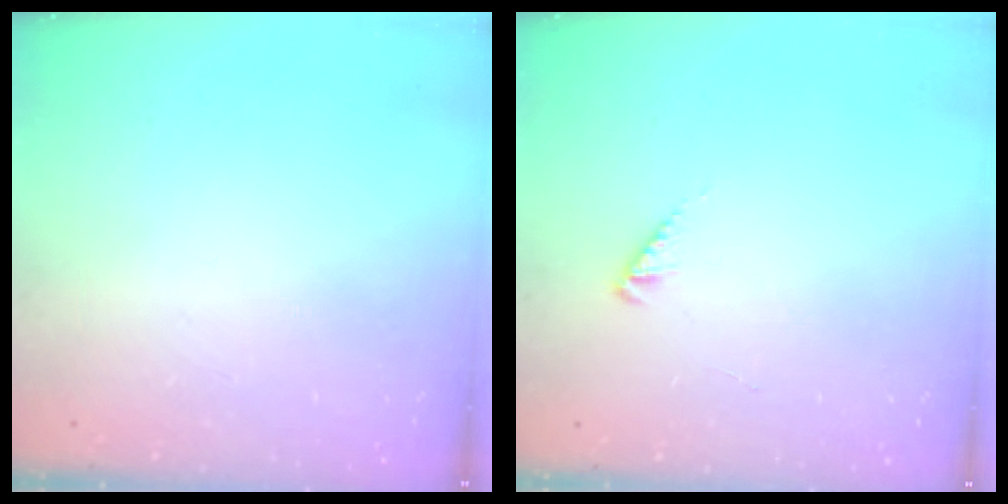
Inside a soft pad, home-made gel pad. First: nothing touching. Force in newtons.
{"total": 1.9, "press": 1.9, "slide": 0.3}